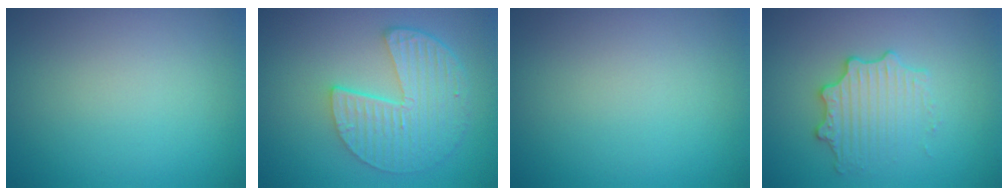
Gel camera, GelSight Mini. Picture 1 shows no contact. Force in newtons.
{"total": 5.6, "press": 4.2, "slide": 3.7}
{"total": 0.0}
{"total": 2.9, "press": 2.8, "slide": 0.7}